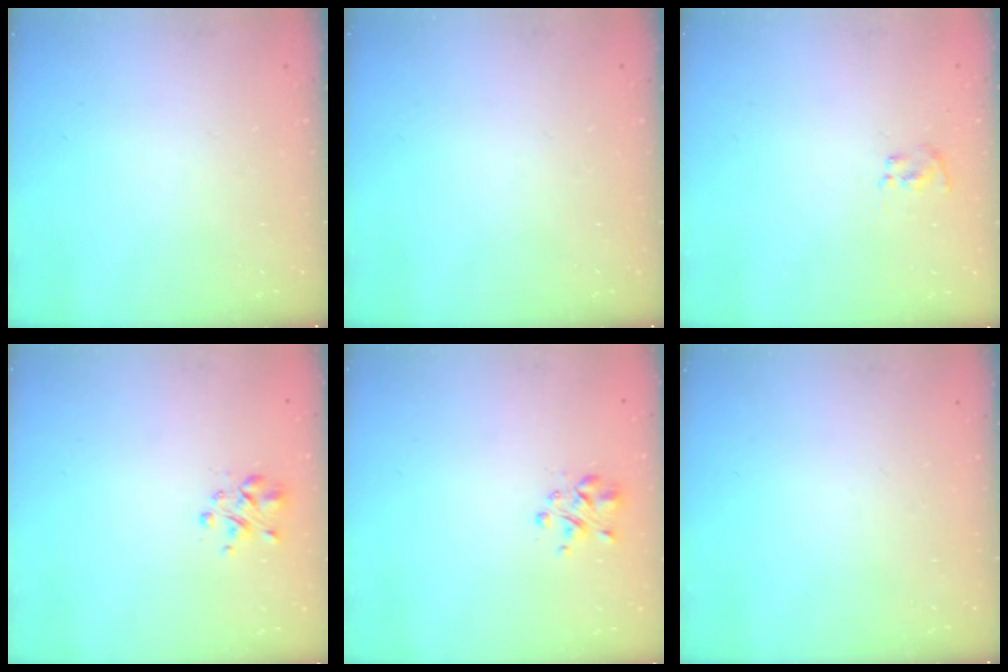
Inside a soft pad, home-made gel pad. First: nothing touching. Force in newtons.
{"total": 0.0}
{"total": 3.0, "press": 2.9, "slide": 0.9}
{"total": 2.3, "press": 2.2, "slide": 0.4}
{"total": 2.3, "press": 2.2, "slide": 0.4}
{"total": 0.0}